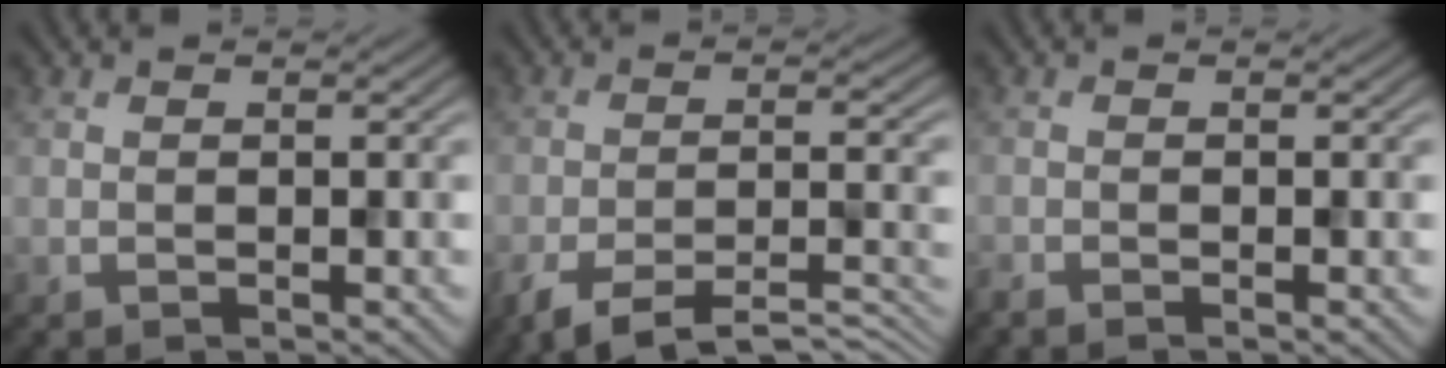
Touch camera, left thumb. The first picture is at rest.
{"total": 7.6, "force": [-5.3, 2.2, 5.1], "torque": [-0.089, -0.007, -0.086]}
{"total": 1.2, "force": [-1.1, 0.0, 0.5], "torque": [-0.009, -0.005, -0.024]}